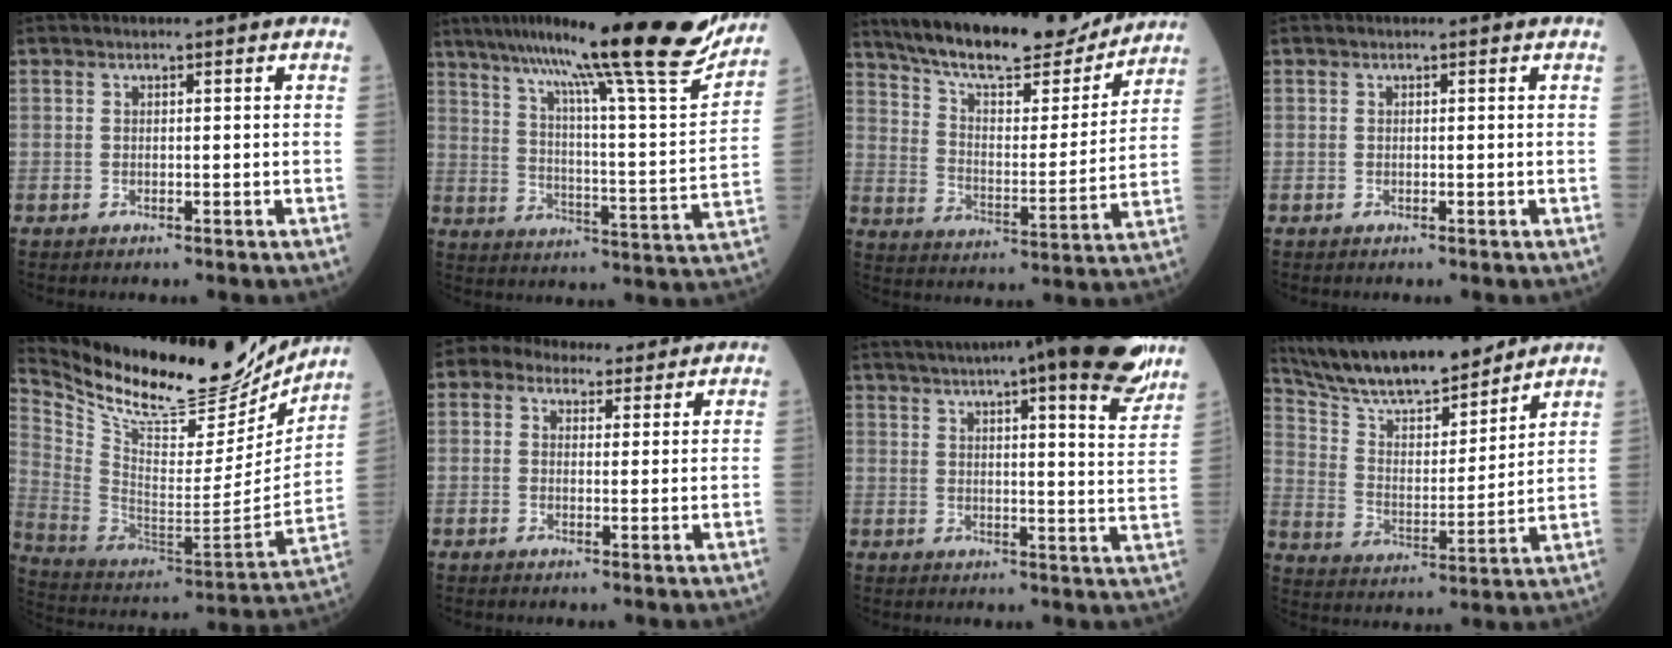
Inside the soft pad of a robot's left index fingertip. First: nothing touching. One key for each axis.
{"total": 25.8, "fx": 20.5, "fy": 0.2, "fz": 15.6, "tx": -0.248, "ty": -0.035, "tz": 0.291}
{"total": 20.1, "fx": 17.6, "fy": 4.1, "fz": 8.9, "tx": -0.149, "ty": -0.004, "tz": 0.269}
{"total": 0.0}
{"total": 25.9, "fx": 23.1, "fy": 5.9, "fz": 10.0, "tx": -0.192, "ty": -0.048, "tz": 0.360}
{"total": 6.8, "fx": 5.2, "fy": 3.5, "fz": 2.4, "tx": -0.035, "ty": 0.028, "tz": 0.078}
{"total": 22.2, "fx": 17.6, "fy": 1.8, "fz": 13.4, "tx": -0.194, "ty": -0.005, "tz": 0.224}
{"total": 17.9, "fx": 16.1, "fy": 2.6, "fz": 7.4, "tx": -0.140, "ty": 0.002, "tz": 0.278}